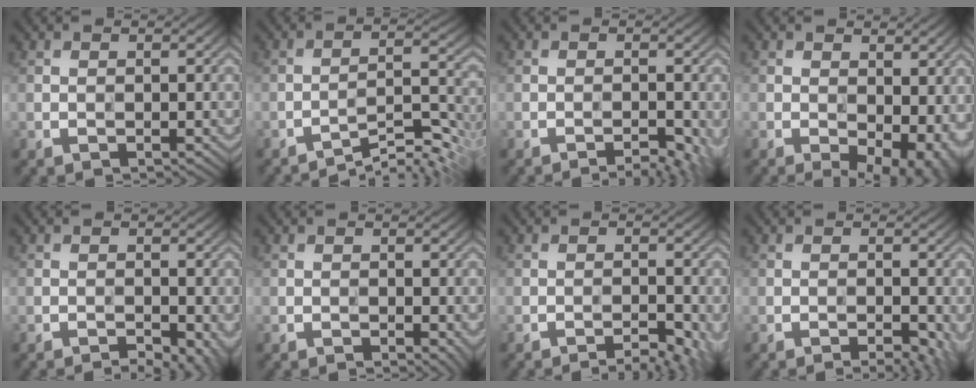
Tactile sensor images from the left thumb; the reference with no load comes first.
{"total": 6.7, "force": [-5.3, 0.9, 4.0], "torque": [-0.062, 0.011, -0.088]}
{"total": 2.8, "force": [-2.0, 0.5, 1.9], "torque": [-0.035, 0.001, -0.027]}
{"total": 8.0, "force": [-1.2, 4.5, 6.5], "torque": [-0.083, -0.015, -0.009]}
{"total": 3.8, "force": [-2.5, 1.2, 2.6], "torque": [-0.039, -0.005, -0.027]}
{"total": 1.4, "force": [-0.3, 0.6, 1.2], "torque": [-0.018, -0.007, -0.004]}
{"total": 3.5, "force": [-2.5, 0.7, 2.4], "torque": [-0.042, 0.004, -0.036]}
{"total": 2.5, "force": [-1.2, 0.6, 2.1], "torque": [-0.029, 0.000, -0.014]}